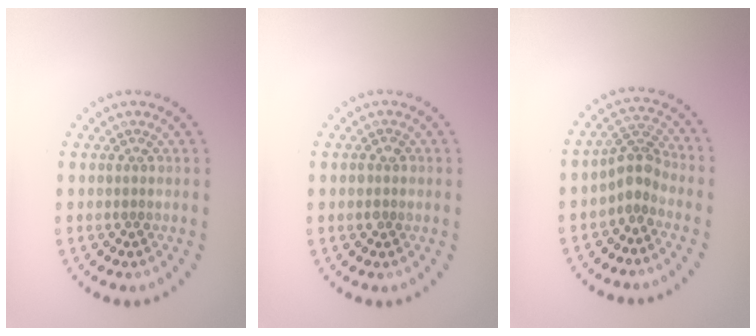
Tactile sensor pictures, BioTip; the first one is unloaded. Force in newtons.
{"total": 1.1, "press": 1.1, "slide": 0.2}
{"total": 2.5, "press": 1.9, "slide": 1.6}